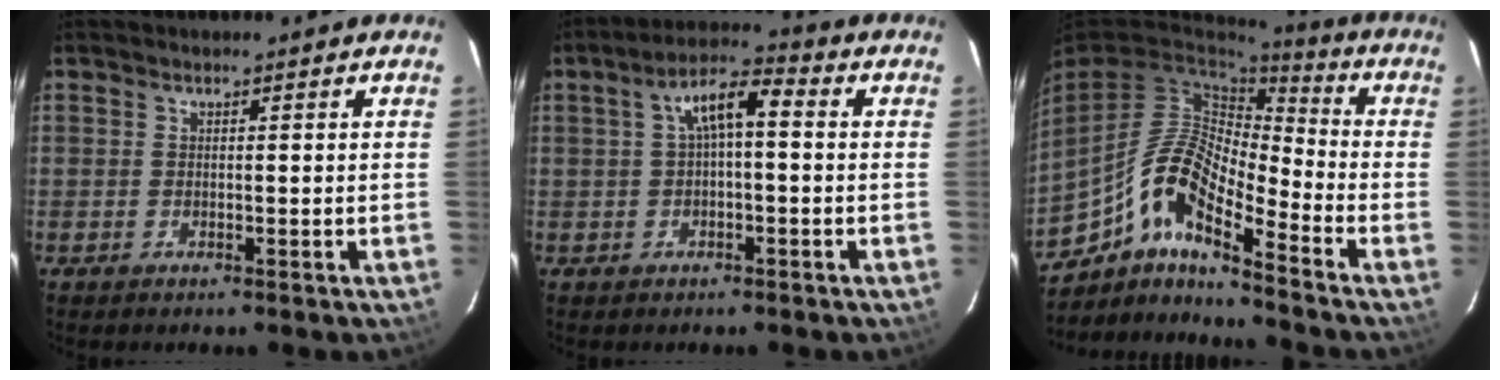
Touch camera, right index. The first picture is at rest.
{"total": 6.4, "force": [0.4, 2.2, 6.0], "torque": [-0.112, 0.024, 0.011]}
{"total": 12.5, "force": [-7.7, 3.0, 9.3], "torque": [-0.171, -0.001, -0.157]}